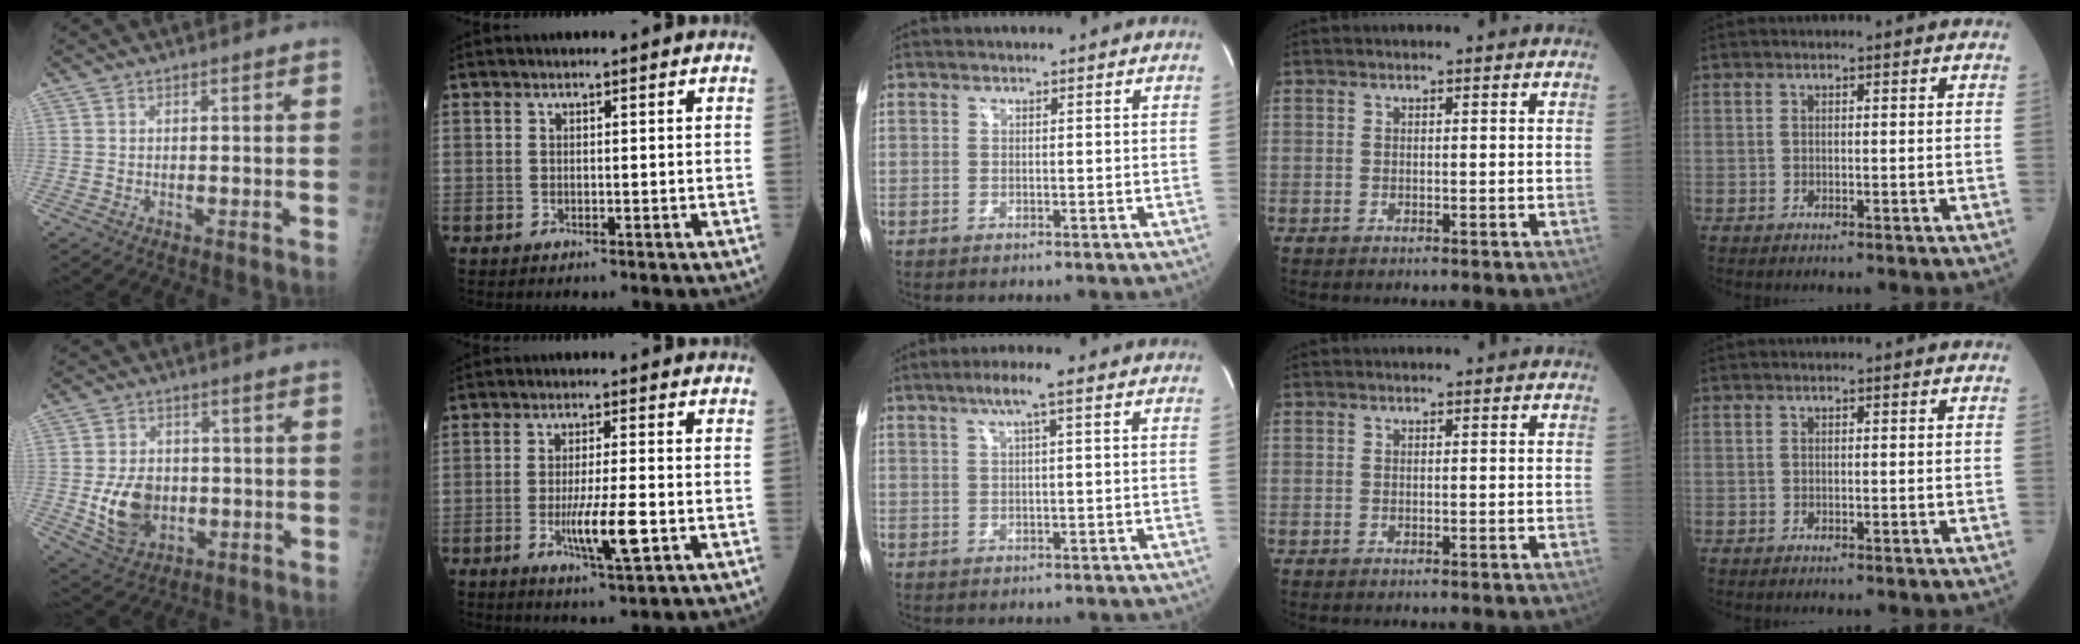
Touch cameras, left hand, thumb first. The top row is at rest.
{"thumb": {"total": 9.8, "force": [-1.4, 7.4, 6.3], "torque": [-0.084, -0.002, -0.012]}, "index": {"total": 7.0, "force": [-2.1, 0.4, 6.7], "torque": [-0.125, -0.014, -0.034]}, "middle": {"total": 4.0, "force": [2.0, -0.1, 3.5], "torque": [-0.067, 0.013, 0.035]}}